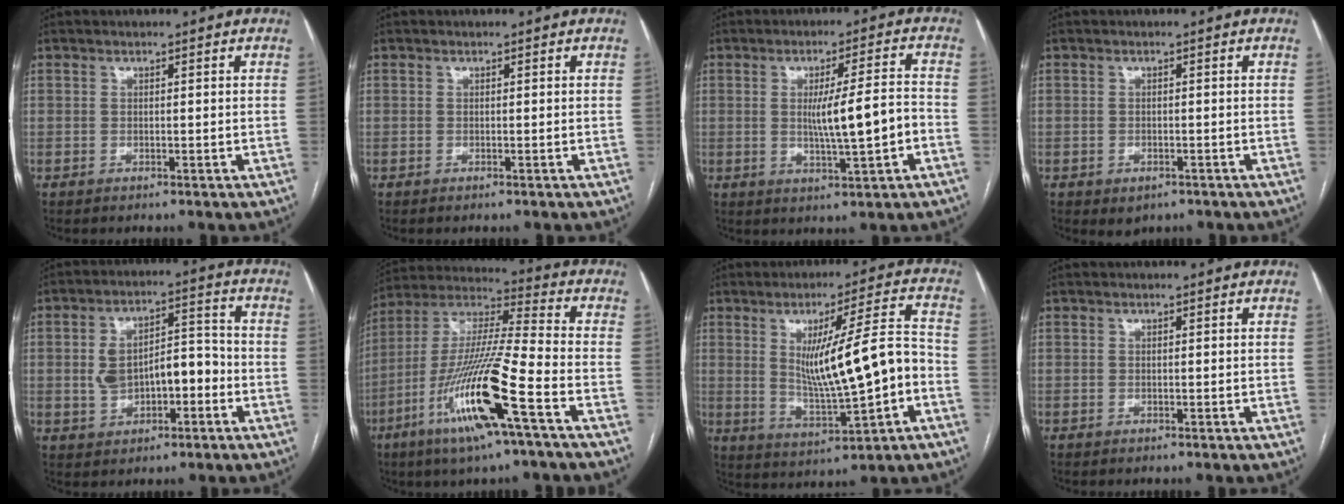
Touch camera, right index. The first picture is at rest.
{"total": 0.0}
{"total": 8.3, "force": [-1.1, 0.2, 8.2], "torque": [-0.134, 0.004, -0.013]}
{"total": 2.3, "force": [-1.3, 1.6, 1.0], "torque": [-0.010, 0.000, -0.006]}
{"total": 9.5, "force": [-1.6, 4.9, 7.9], "torque": [-0.140, 0.034, -0.016]}
{"total": 16.4, "force": [-7.2, 0.6, 14.7], "torque": [-0.295, -0.015, -0.135]}
{"total": 13.4, "force": [-0.8, 1.1, 13.4], "torque": [-0.216, 0.003, -0.001]}
{"total": 0.0}